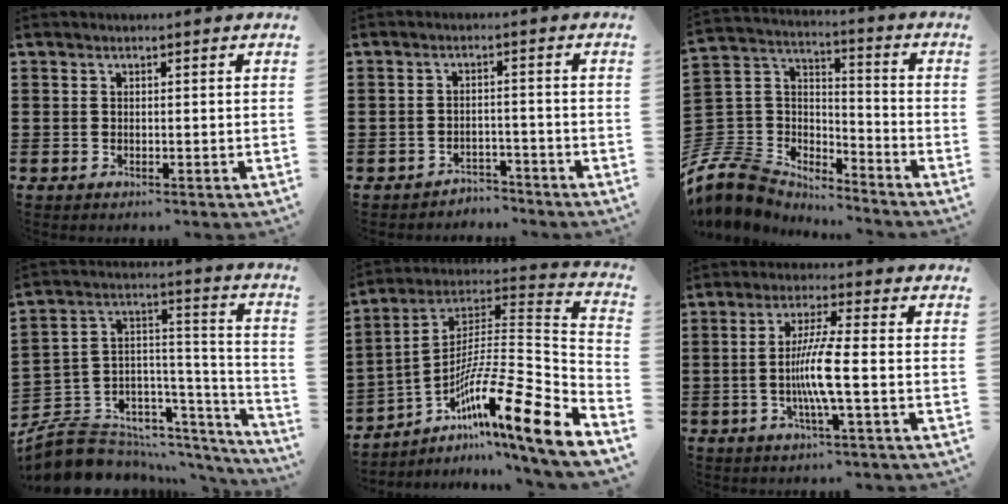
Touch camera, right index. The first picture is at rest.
{"total": 2.9, "force": [-2.8, 0.6, -0.1], "torque": [-0.006, 0.002, -0.061]}
{"total": 8.7, "force": [-7.3, 4.4, 1.7], "torque": [-0.086, -0.006, -0.152]}
{"total": 7.0, "force": [-5.6, 4.1, 0.9], "torque": [-0.035, -0.011, -0.100]}
{"total": 14.3, "force": [-7.8, 1.3, 11.9], "torque": [-0.190, -0.022, -0.148]}
{"total": 7.3, "force": [-1.4, 0.3, 7.1], "torque": [-0.145, -0.014, -0.035]}